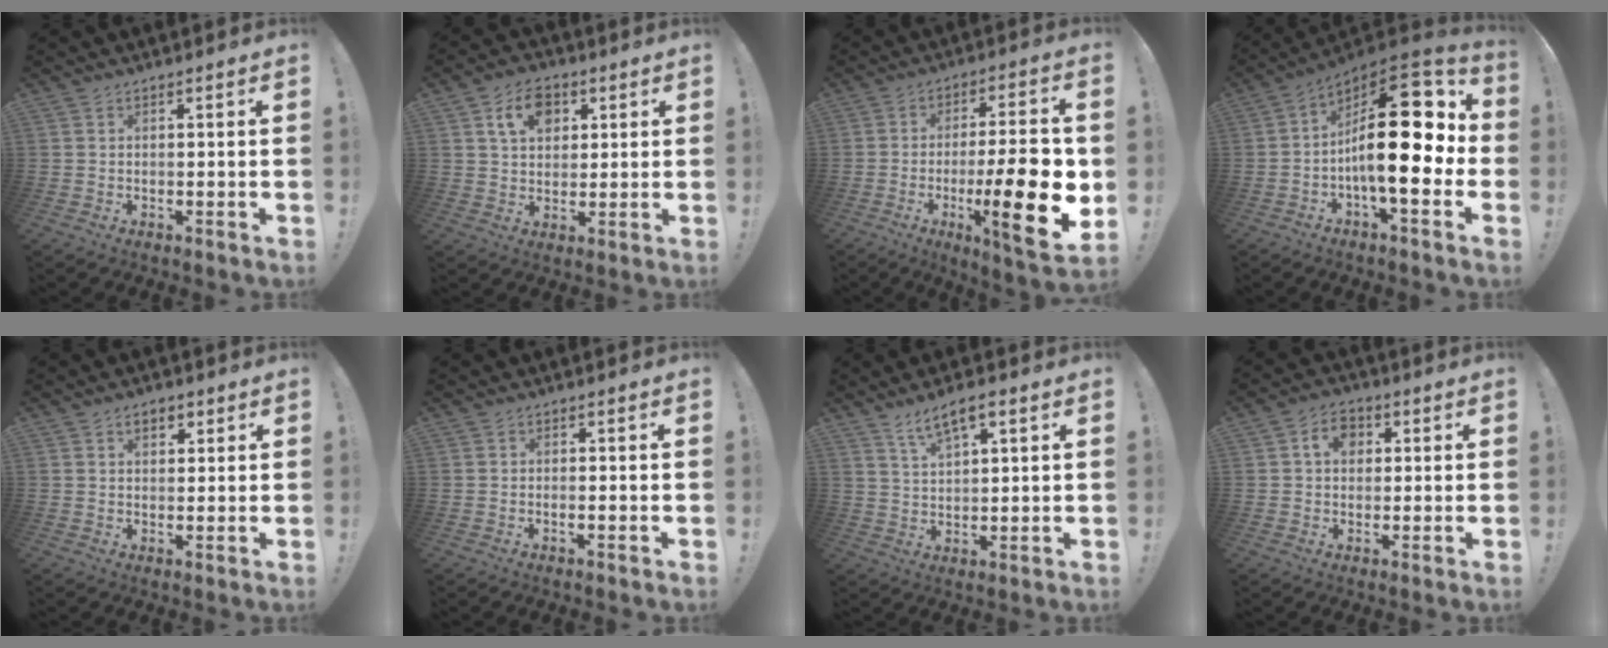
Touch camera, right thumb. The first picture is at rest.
{"total": 9.9, "force": [4.1, 7.2, 5.4], "torque": [-0.081, -0.002, 0.076]}
{"total": 21.3, "force": [-4.6, 4.7, 20.3], "torque": [-0.303, 0.008, -0.063]}
{"total": 25.0, "force": [1.0, 9.3, 23.1], "torque": [-0.363, -0.007, 0.018]}
{"total": 3.6, "force": [1.6, 2.3, 2.2], "torque": [-0.023, -0.001, 0.024]}
{"total": 0.8, "force": [-0.4, -0.2, 0.7], "torque": [-0.012, -0.002, -0.007]}
{"total": 6.5, "force": [4.1, 2.0, 4.6], "torque": [-0.086, -0.013, 0.072]}
{"total": 6.6, "force": [1.6, 5.0, 3.9], "torque": [-0.061, 0.009, 0.027]}